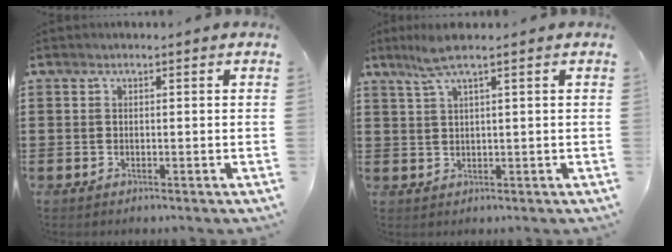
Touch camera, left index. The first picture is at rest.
{"total": 3.8, "force": [2.2, 0.0, 3.1], "torque": [-0.064, 0.002, 0.039]}